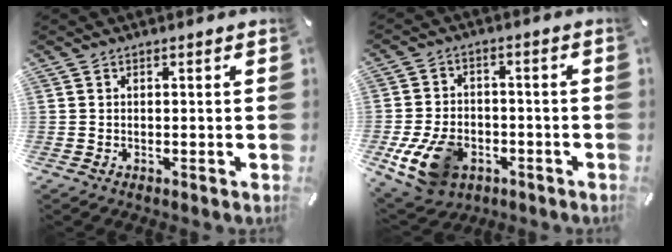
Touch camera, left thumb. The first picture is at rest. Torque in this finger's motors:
{"motor_torque": [1.73, 2.10, 0.95, 0.65, 0.41]}